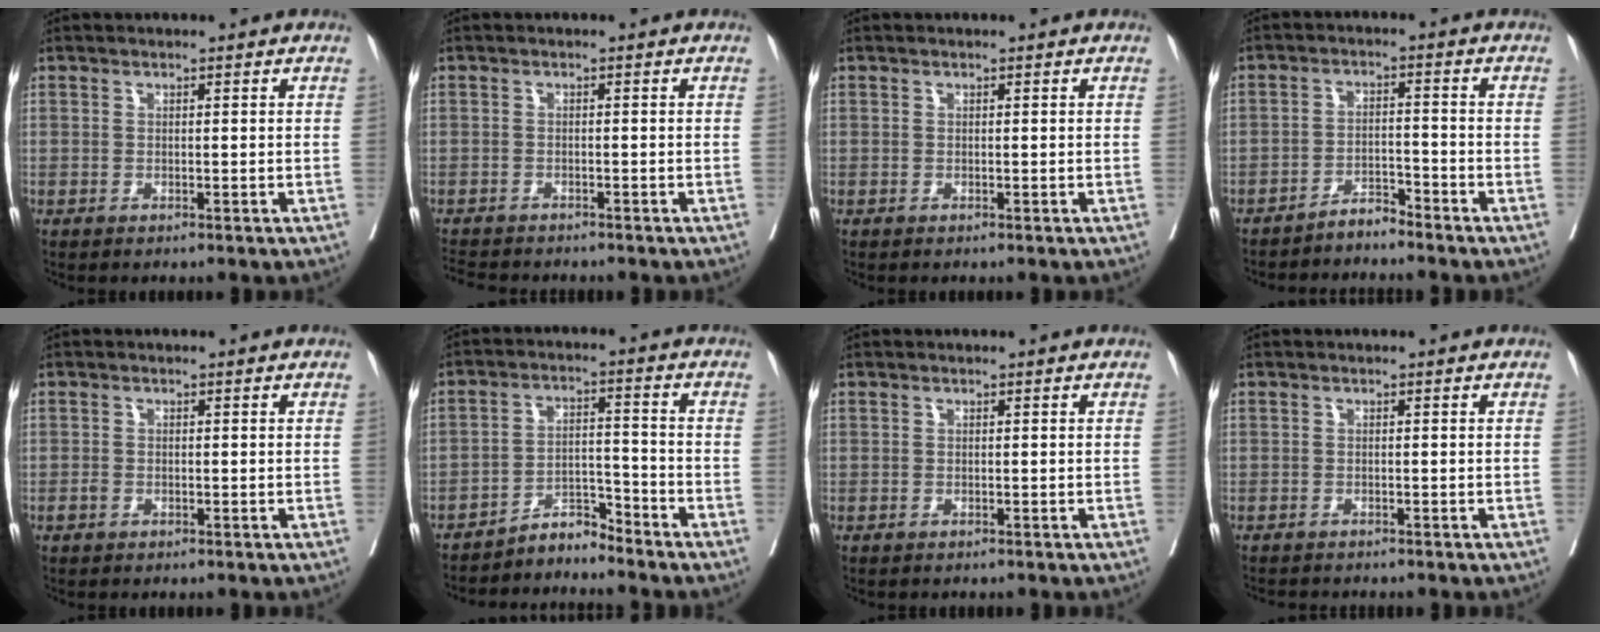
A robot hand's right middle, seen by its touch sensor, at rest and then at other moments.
{"total": 5.5, "force": [-5.1, 1.1, 1.6], "torque": [-0.022, -0.010, -0.081]}
{"total": 0.0}
{"total": 2.9, "force": [-2.9, 0.1, 0.4], "torque": [-0.002, -0.009, -0.053]}
{"total": 0.8, "force": [-0.4, 0.6, 0.4], "torque": [-0.009, 0.001, -0.006]}
{"total": 4.4, "force": [-4.4, 0.1, 0.0], "torque": [0.008, 0.003, -0.076]}
{"total": 0.0}
{"total": 2.3, "force": [-2.2, 0.4, 0.5], "torque": [-0.006, -0.006, -0.034]}